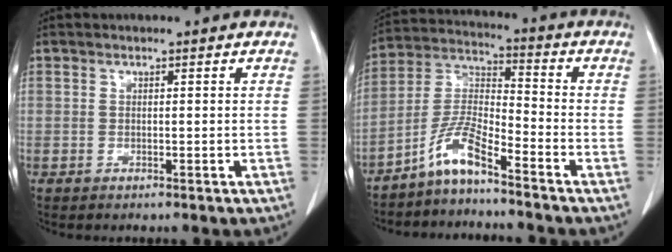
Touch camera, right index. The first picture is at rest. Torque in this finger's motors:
{"motor_torque": [0.67, -0.62, 0.32, 0.08]}